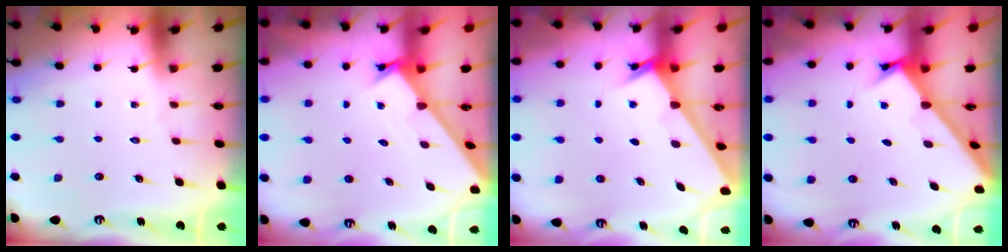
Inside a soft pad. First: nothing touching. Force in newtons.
{"total": 1.7, "press": 1.7, "slide": 0.1}
{"total": 2.3, "press": 2.3, "slide": 0.3}
{"total": 1.9, "press": 1.9, "slide": 0.1}